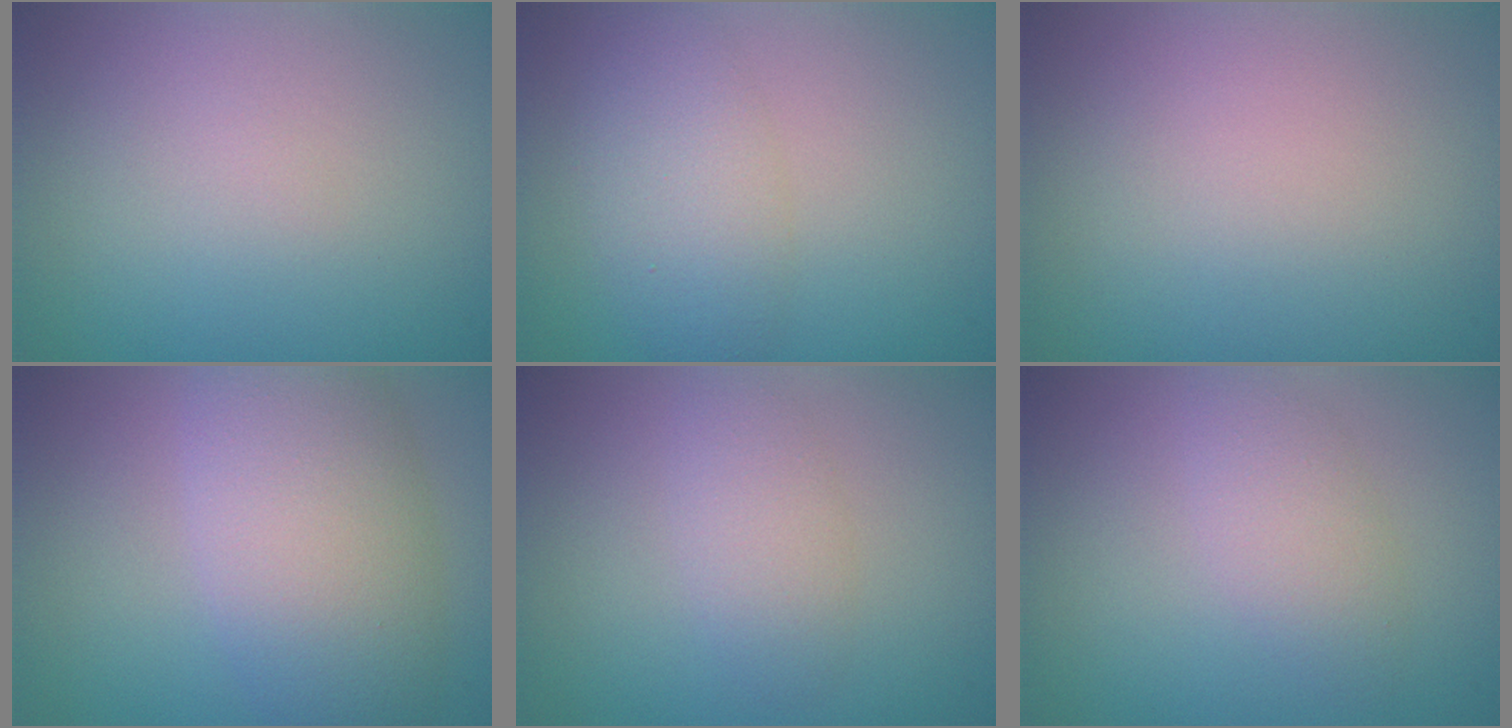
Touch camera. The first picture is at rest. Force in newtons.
{"total": 3.8, "press": 3.8, "slide": 0.0}
{"total": 0.0}
{"total": 7.5, "press": 7.5, "slide": 0.2}
{"total": 1.5, "press": 1.5, "slide": 0.0}
{"total": 2.4, "press": 2.4, "slide": 0.1}